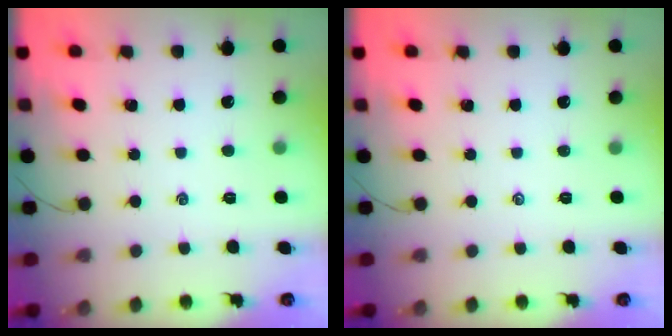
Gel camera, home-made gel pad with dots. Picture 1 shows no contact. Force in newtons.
{"total": 0.0}